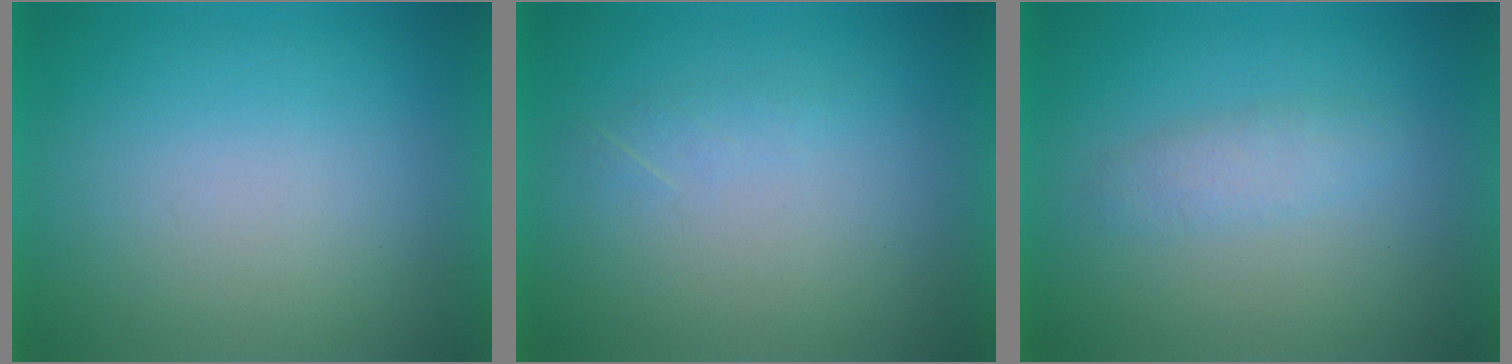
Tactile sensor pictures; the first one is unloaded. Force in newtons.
{"total": 1.3}
{"total": 2.3}